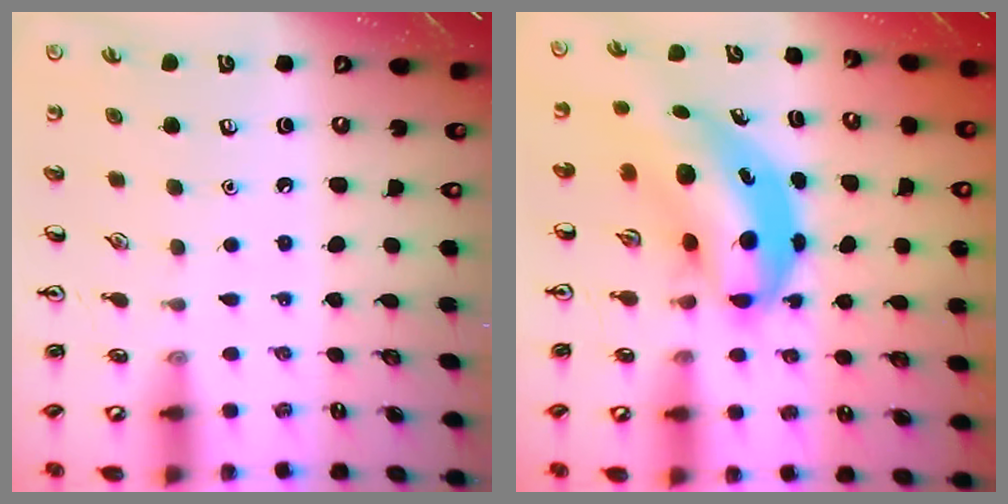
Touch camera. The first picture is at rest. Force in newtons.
{"total": 8.0, "press": 7.7, "slide": 2.0}